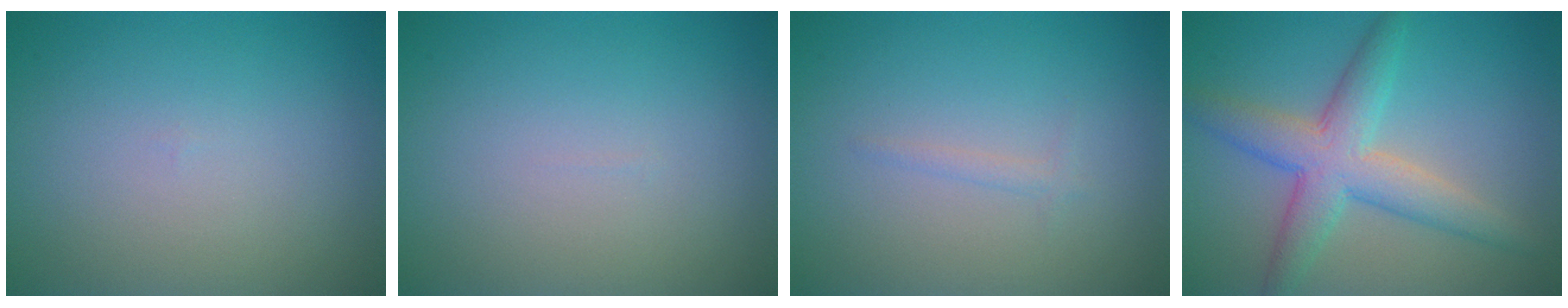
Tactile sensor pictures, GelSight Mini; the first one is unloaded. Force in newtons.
{"total": 0.0}
{"total": 1.0, "press": 1.0, "slide": 0.1}
{"total": 5.5, "press": 5.5, "slide": 0.2}